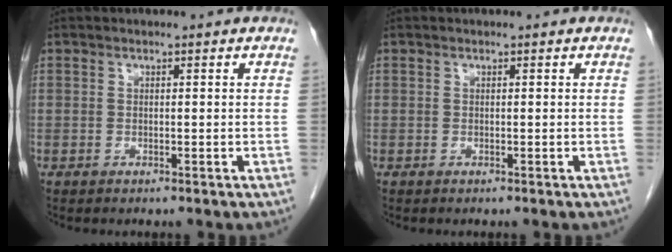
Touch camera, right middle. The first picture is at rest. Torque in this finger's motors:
{"motor_torque": [0.00, 0.00, 0.00, 0.00]}